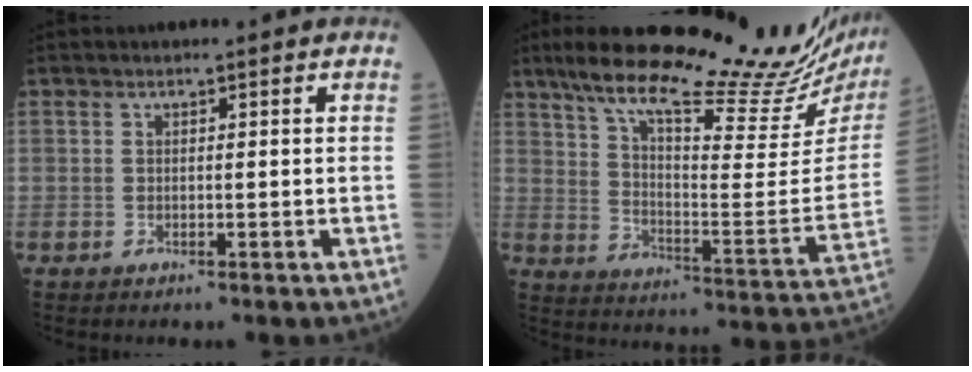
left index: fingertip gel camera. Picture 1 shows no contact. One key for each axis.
{"total": 29.6, "fx": 24.9, "fy": 3.5, "fz": 15.6, "tx": -0.249, "ty": -0.058, "tz": 0.333}